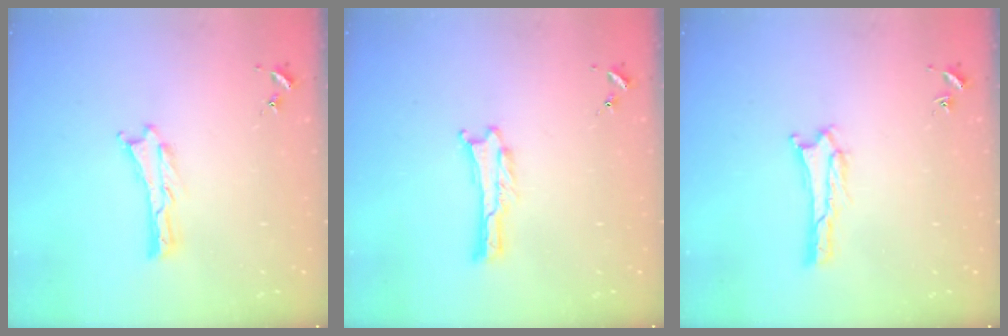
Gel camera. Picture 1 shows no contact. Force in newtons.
{"total": 0.0}
{"total": 0.8, "press": 0.8, "slide": 0.1}